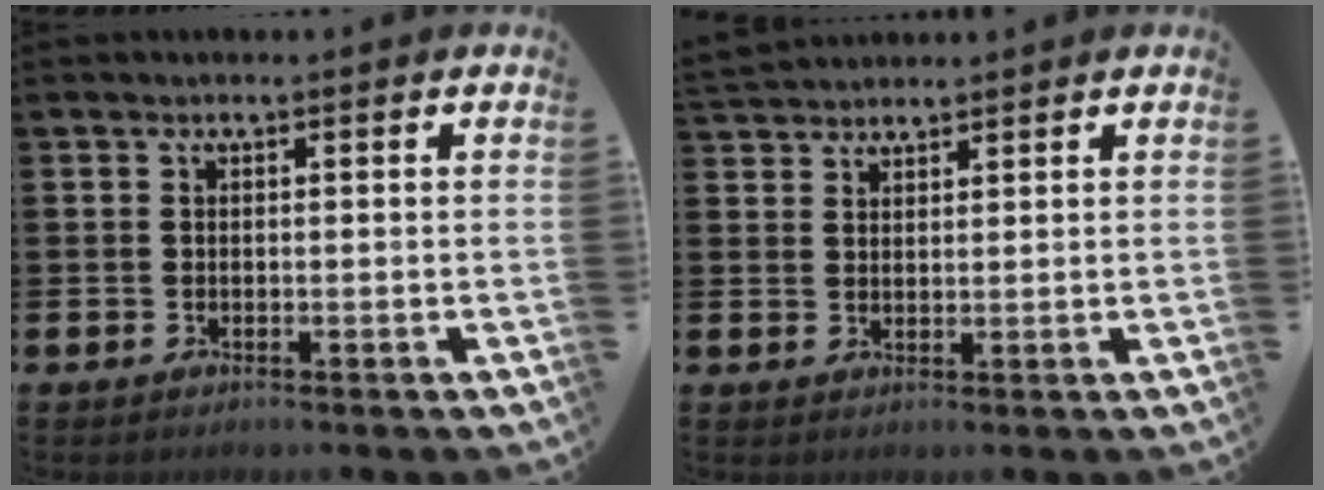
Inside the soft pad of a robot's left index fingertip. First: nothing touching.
{"total": 2.6, "force": [2.6, 0.5, -0.3], "torque": [0.001, -0.009, 0.049]}